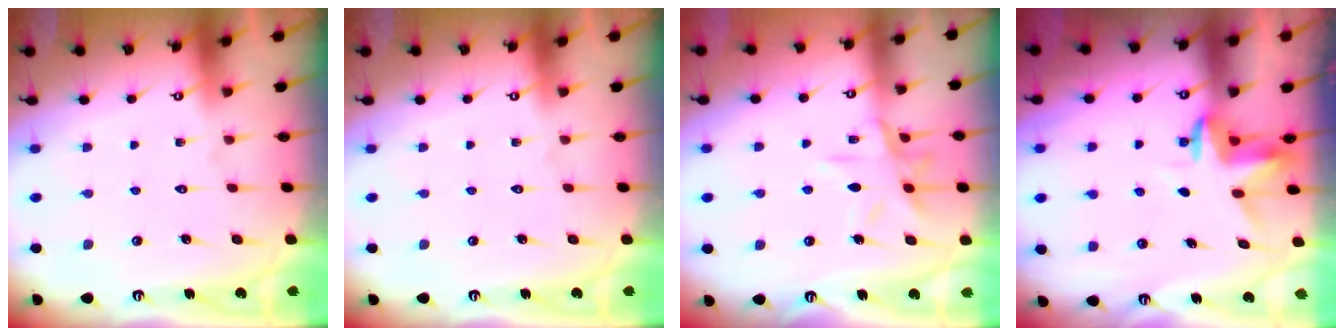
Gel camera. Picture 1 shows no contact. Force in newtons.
{"total": 0.0}
{"total": 11.5, "press": 11.4, "slide": 0.9}
{"total": 3.6, "press": 3.6, "slide": 0.2}